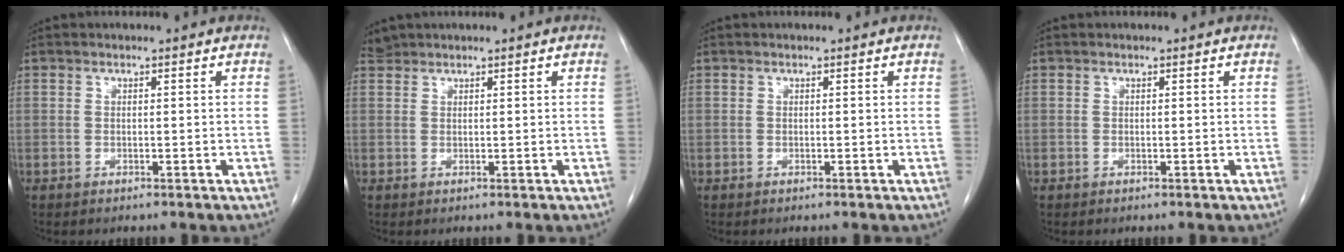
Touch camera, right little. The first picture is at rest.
{"total": 1.2, "force": [1.1, 0.0, -0.4], "torque": [0.000, 0.007, 0.027]}
{"total": 0.0}
{"total": 0.0}